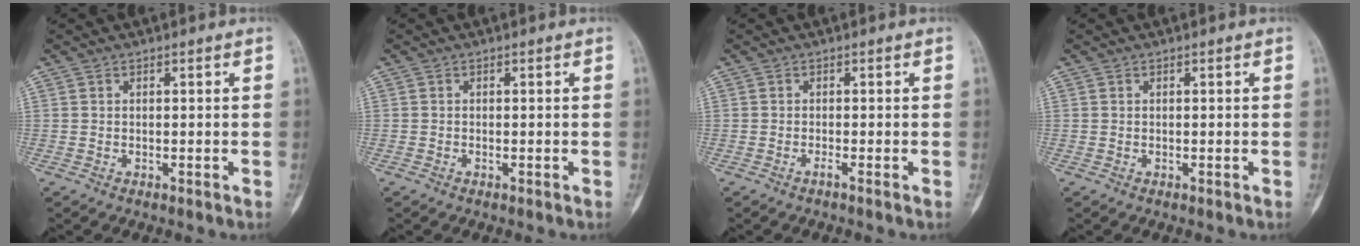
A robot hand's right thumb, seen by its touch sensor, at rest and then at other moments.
{"total": 0.0}
{"total": 0.6, "force": [-0.5, -0.2, 0.4], "torque": [-0.009, -0.001, -0.010]}
{"total": 0.0}